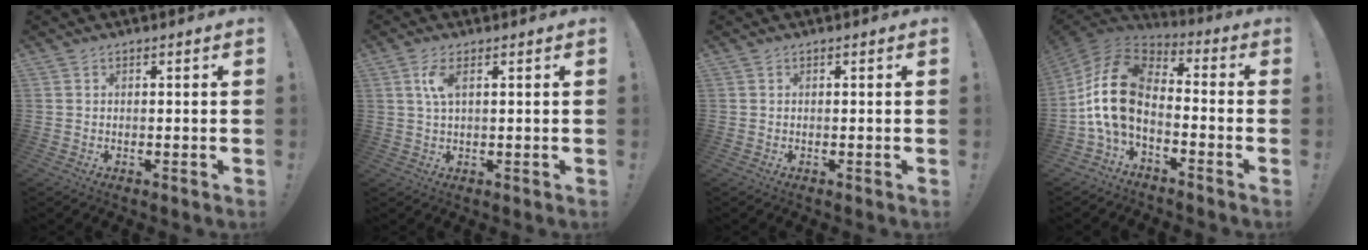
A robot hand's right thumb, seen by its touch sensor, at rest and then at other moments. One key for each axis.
{"total": 4.6, "fx": 1.5, "fy": 1.6, "fz": 4.1, "tx": -0.074, "ty": 0.001, "tz": 0.023}
{"total": 0.0}
{"total": 15.3, "fx": -1.7, "fy": 9.4, "fz": 11.9, "tx": -0.238, "ty": 0.013, "tz": -0.025}